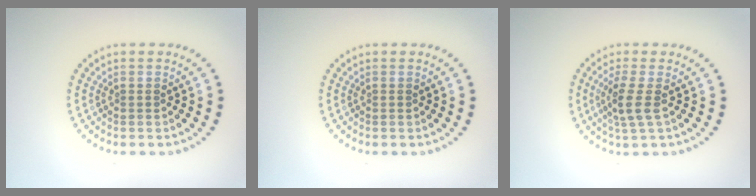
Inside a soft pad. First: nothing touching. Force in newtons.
{"total": 0.0}
{"total": 2.6, "press": 2.1, "slide": 1.5}